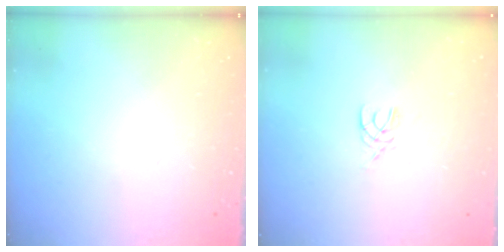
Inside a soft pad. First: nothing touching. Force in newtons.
{"total": 2.5, "press": 2.5, "slide": 0.4}